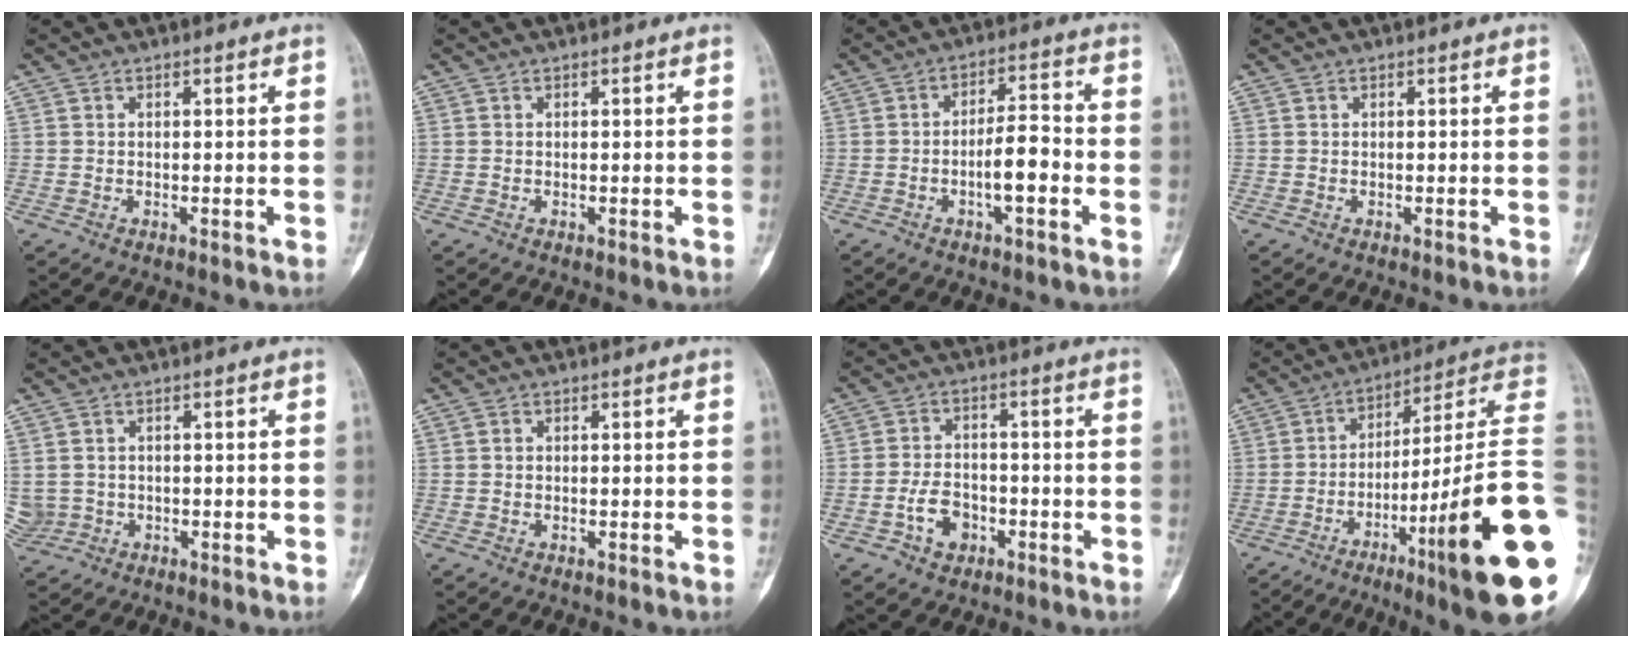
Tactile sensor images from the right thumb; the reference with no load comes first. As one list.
[{"total": 0.0}, {"total": 7.5, "force": [-2.1, 2.3, 6.9], "torque": [-0.107, 0.021, -0.039]}, {"total": 0.0}, {"total": 4.2, "force": [-0.1, 4.0, 1.3], "torque": [-0.028, 0.010, 0.011]}, {"total": 0.6, "force": [0.1, 0.5, 0.3], "torque": [0.001, 0.002, -0.001]}, {"total": 6.5, "force": [-2.7, 4.8, 3.5], "torque": [-0.045, 0.024, -0.043]}, {"total": 27.2, "force": [-8.2, 2.5, 25.9], "torque": [-0.318, 0.031, -0.126]}]